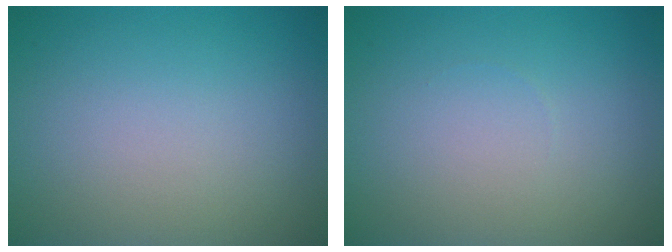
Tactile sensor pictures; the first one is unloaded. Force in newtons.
{"total": 0.0}